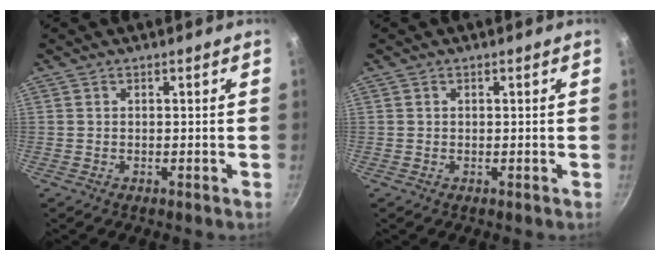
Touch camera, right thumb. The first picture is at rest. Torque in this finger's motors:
{"motor_torque": [-0.16, -0.13, -0.09, 0.12, 0.07]}